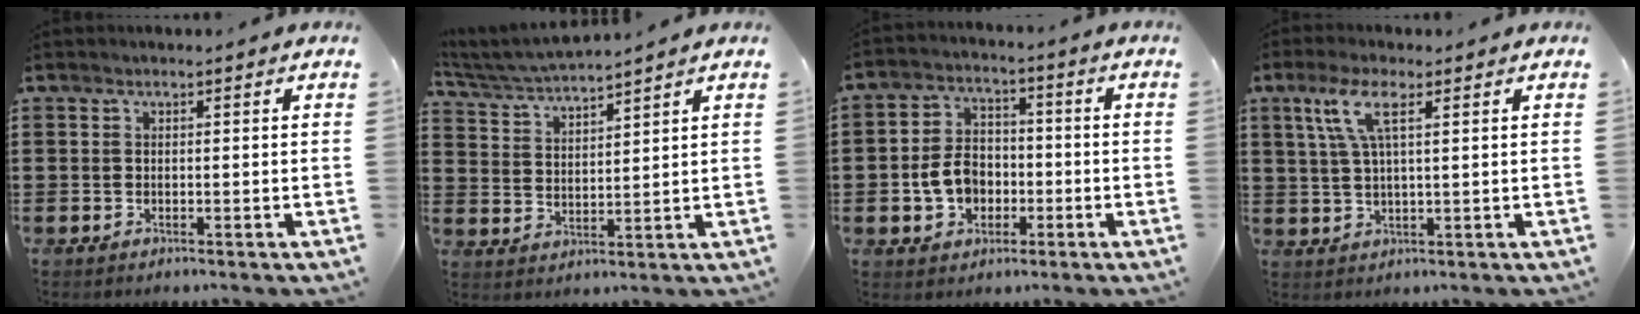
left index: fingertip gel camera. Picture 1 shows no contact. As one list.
[{"total": 4.3, "force": [4.2, -0.3, 0.8], "torque": [-0.034, -0.022, 0.072]}, {"total": 6.7, "force": [-1.9, 5.3, 3.7], "torque": [-0.095, 0.009, -0.041]}, {"total": 5.9, "force": [2.5, 1.4, 5.2], "torque": [-0.119, 0.003, 0.041]}]